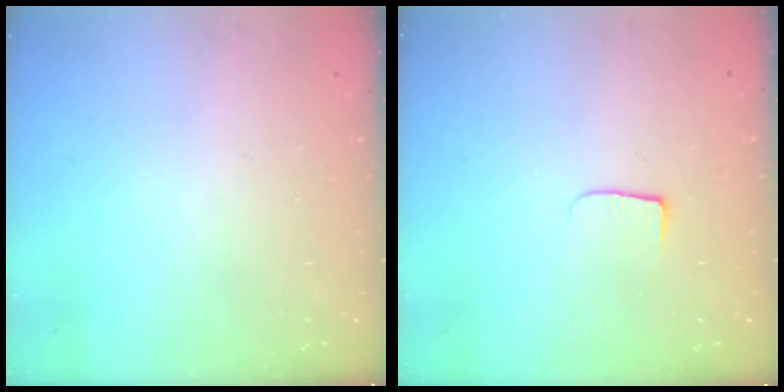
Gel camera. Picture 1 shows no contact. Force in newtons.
{"total": 5.0, "press": 4.9, "slide": 0.6}